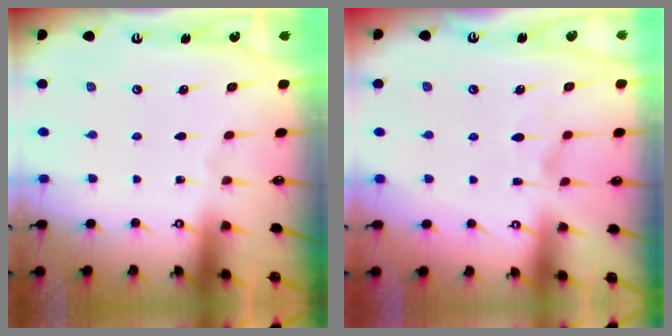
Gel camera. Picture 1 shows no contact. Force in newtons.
{"total": 2.3, "press": 2.0, "slide": 1.2}